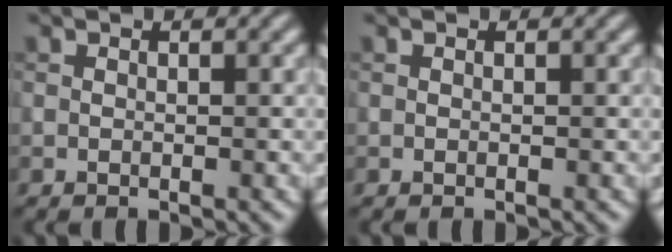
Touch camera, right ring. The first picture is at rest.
{"total": 0.0}